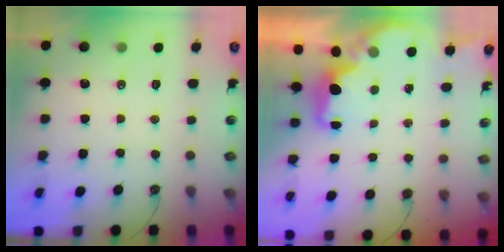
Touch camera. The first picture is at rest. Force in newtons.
{"total": 2.2, "press": 2.0, "slide": 0.8}